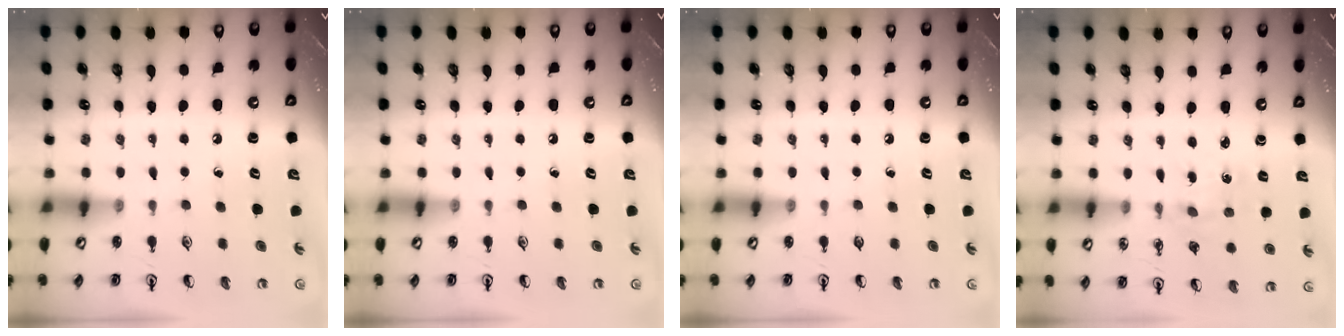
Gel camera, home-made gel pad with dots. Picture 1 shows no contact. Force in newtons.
{"total": 0.0}
{"total": 0.0}
{"total": 0.5, "press": 0.5, "slide": 0.1}